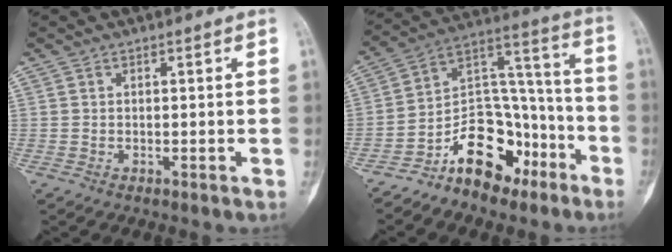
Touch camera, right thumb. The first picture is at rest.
{"total": 15.7, "force": [-9.7, 9.4, 8.1], "torque": [-0.094, 0.112, -0.169]}